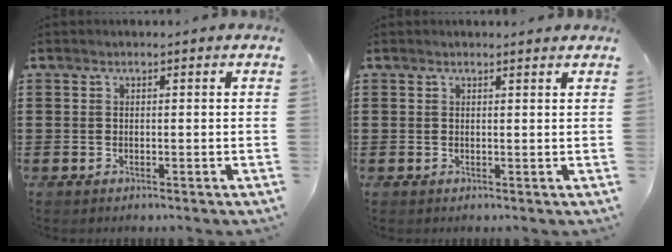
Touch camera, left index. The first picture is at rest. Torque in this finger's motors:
{"motor_torque": [0.14, 0.05, -0.02, 0.00]}